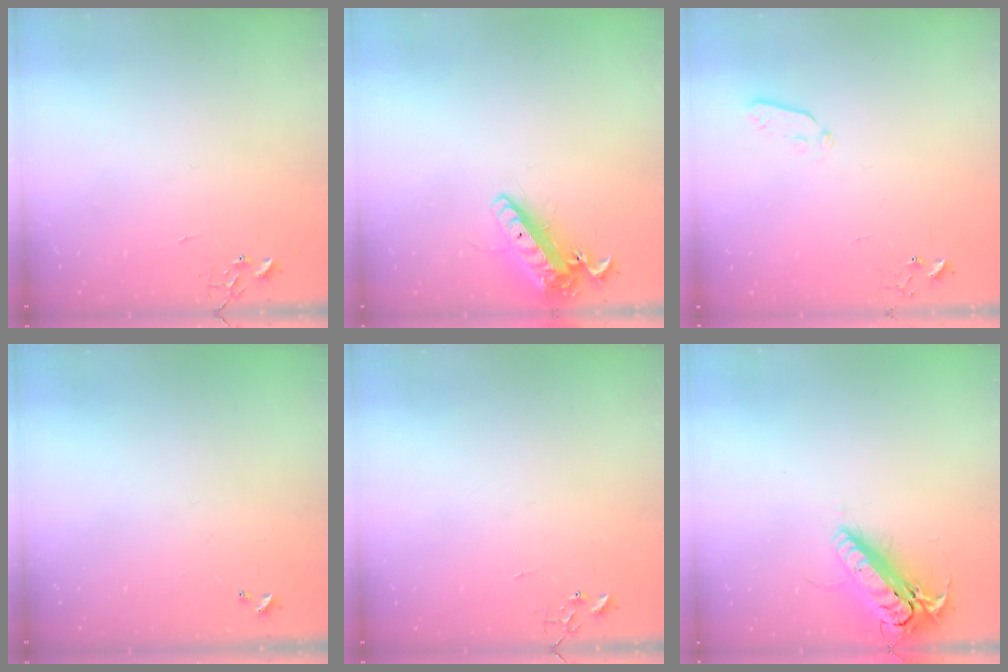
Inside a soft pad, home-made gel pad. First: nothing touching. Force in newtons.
{"total": 14.1, "press": 13.9, "slide": 2.4}
{"total": 3.5, "press": 3.3, "slide": 1.0}
{"total": 0.0}
{"total": 0.0}
{"total": 17.8, "press": 17.5, "slide": 3.4}